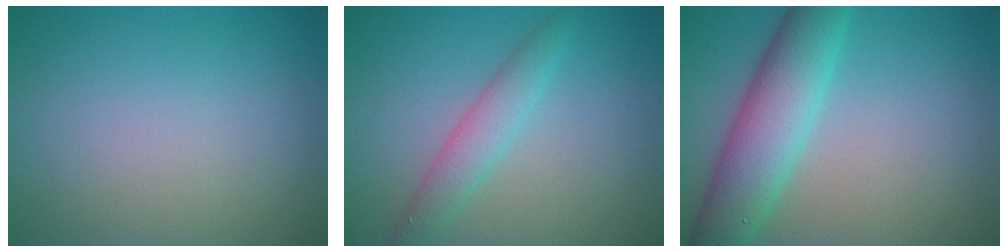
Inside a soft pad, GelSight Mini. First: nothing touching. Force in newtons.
{"total": 2.8, "press": 2.8, "slide": 0.0}
{"total": 6.7, "press": 6.7, "slide": 0.0}